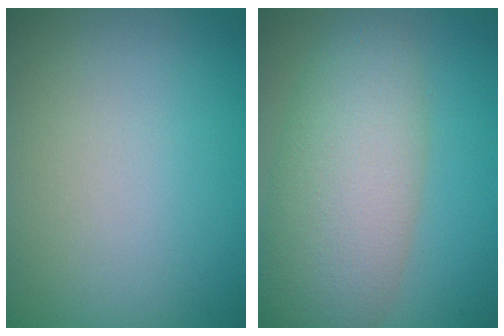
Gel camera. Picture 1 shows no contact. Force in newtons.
{"total": 7.7, "press": 7.7, "slide": 0.7}